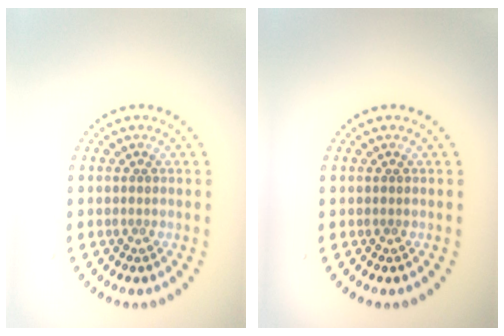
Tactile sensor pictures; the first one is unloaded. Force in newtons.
{"total": 0.0}